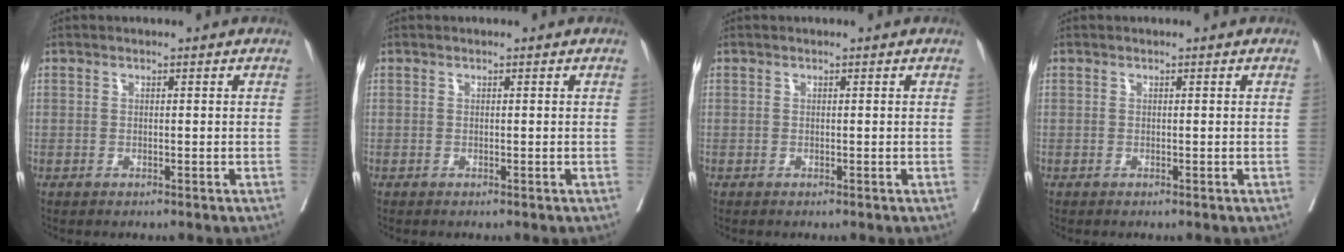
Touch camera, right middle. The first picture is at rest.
{"total": 0.0}
{"total": 0.0}
{"total": 0.0}